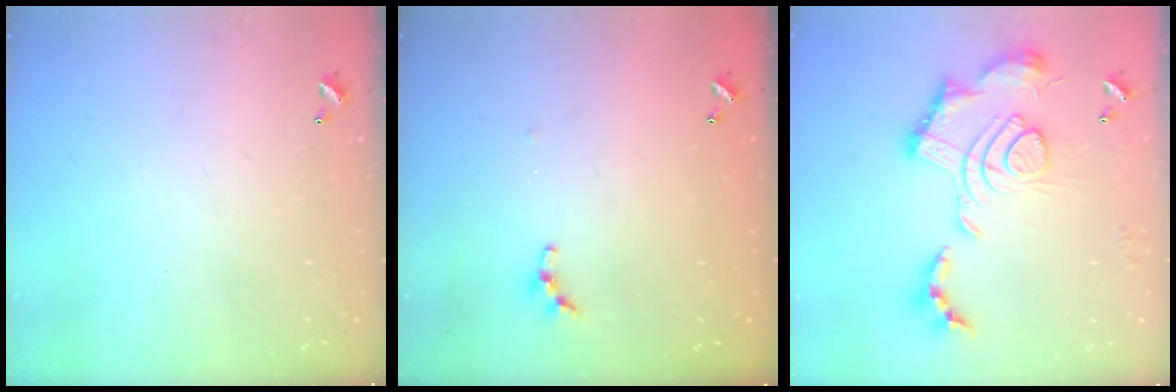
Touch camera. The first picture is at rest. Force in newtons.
{"total": 5.5, "press": 5.5, "slide": 0.6}
{"total": 2.4, "press": 1.9, "slide": 1.5}